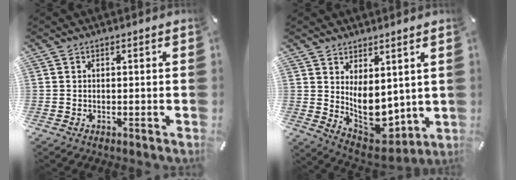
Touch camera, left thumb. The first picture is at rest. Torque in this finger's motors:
{"motor_torque": [2.51, 2.49, 0.39, -0.31, 0.14]}